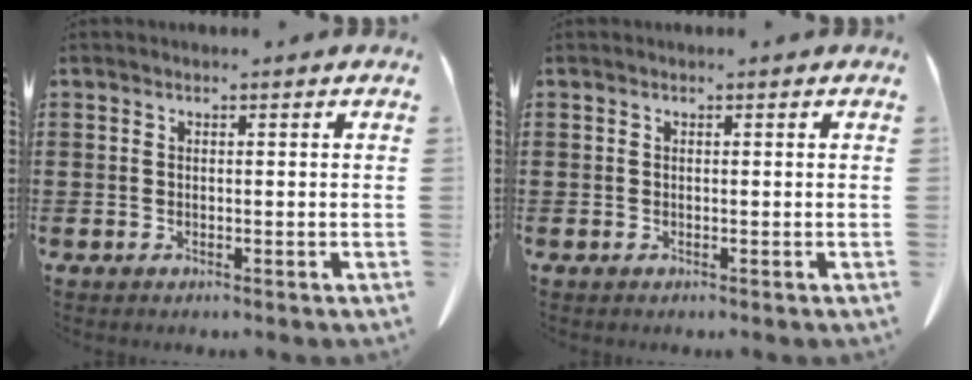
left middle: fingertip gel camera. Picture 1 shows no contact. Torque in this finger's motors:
{"motor_torque": [0.00, 0.00, 0.00, 0.00]}